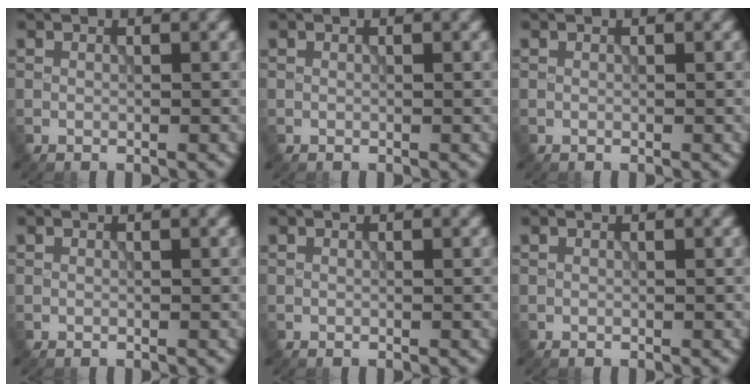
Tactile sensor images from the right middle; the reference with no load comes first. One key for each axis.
{"total": 0.0}
{"total": 0.0}
{"total": 0.0}
{"total": 0.0}
{"total": 0.0}